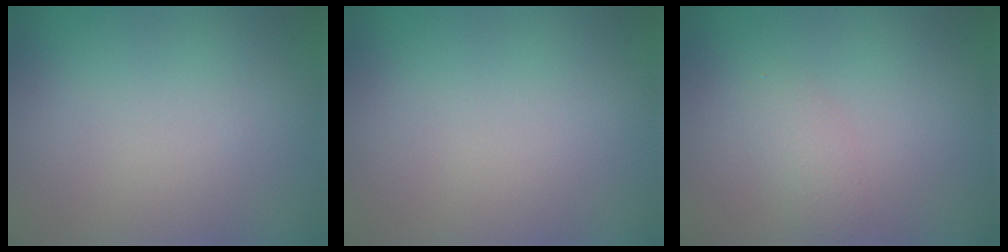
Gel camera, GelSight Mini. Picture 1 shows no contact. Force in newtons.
{"total": 0.0}
{"total": 1.6, "press": 1.6, "slide": 0.1}